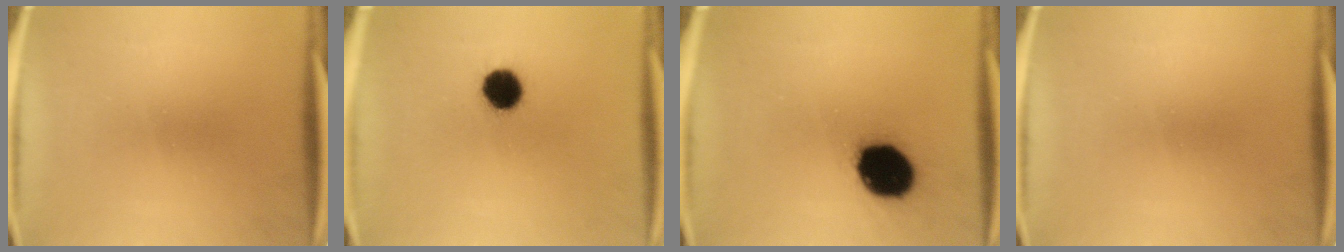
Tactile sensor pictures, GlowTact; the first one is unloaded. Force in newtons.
{"total": 8.4}
{"total": 16.6}
{"total": 0.0}